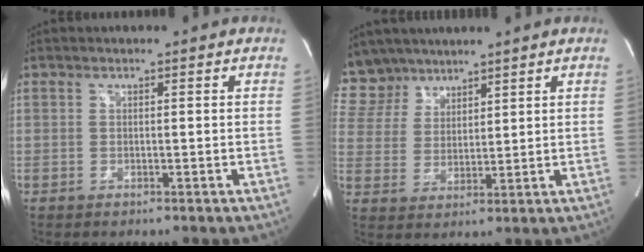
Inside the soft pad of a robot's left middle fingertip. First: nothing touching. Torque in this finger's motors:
{"motor_torque": [1.01, -0.99, 0.12, 0.01]}